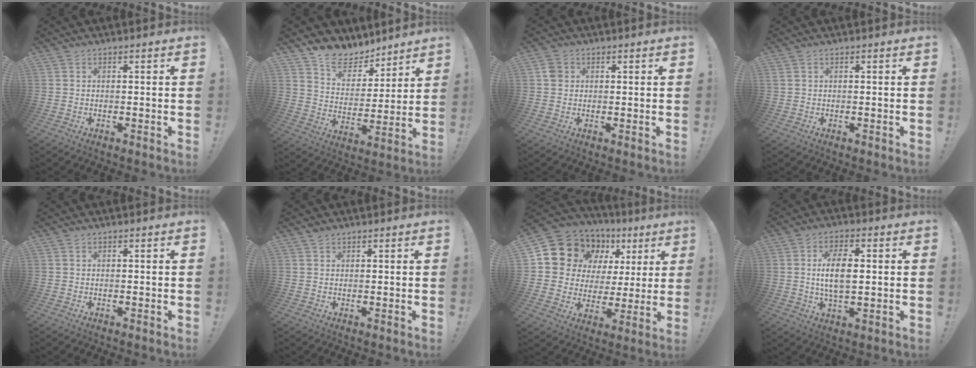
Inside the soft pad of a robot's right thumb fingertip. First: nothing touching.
{"total": 10.4, "force": [8.7, 5.4, 1.9], "torque": [-0.038, -0.074, 0.165]}
{"total": 2.8, "force": [0.8, 2.5, 1.1], "torque": [-0.006, 0.001, 0.014]}
{"total": 0.5, "force": [0.2, 0.4, 0.2], "torque": [-0.010, 0.004, 0.005]}
{"total": 0.0}
{"total": 1.4, "force": [1.1, 0.8, 0.3], "torque": [-0.002, -0.002, 0.021]}
{"total": 12.9, "force": [8.5, 8.8, 4.2], "torque": [-0.066, -0.070, 0.168]}
{"total": 9.9, "force": [1.0, 5.0, 8.4], "torque": [-0.145, -0.005, 0.012]}